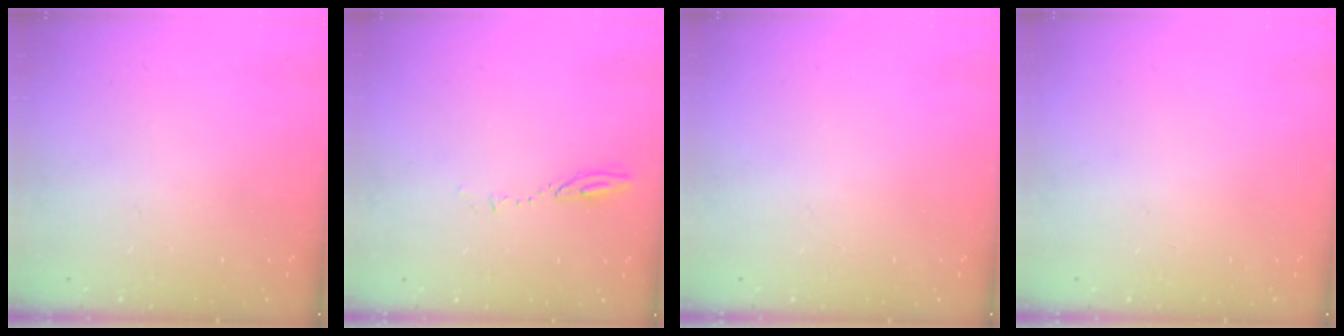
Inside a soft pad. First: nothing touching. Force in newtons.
{"total": 4.0, "press": 4.0, "slide": 0.5}
{"total": 0.0}
{"total": 0.0}